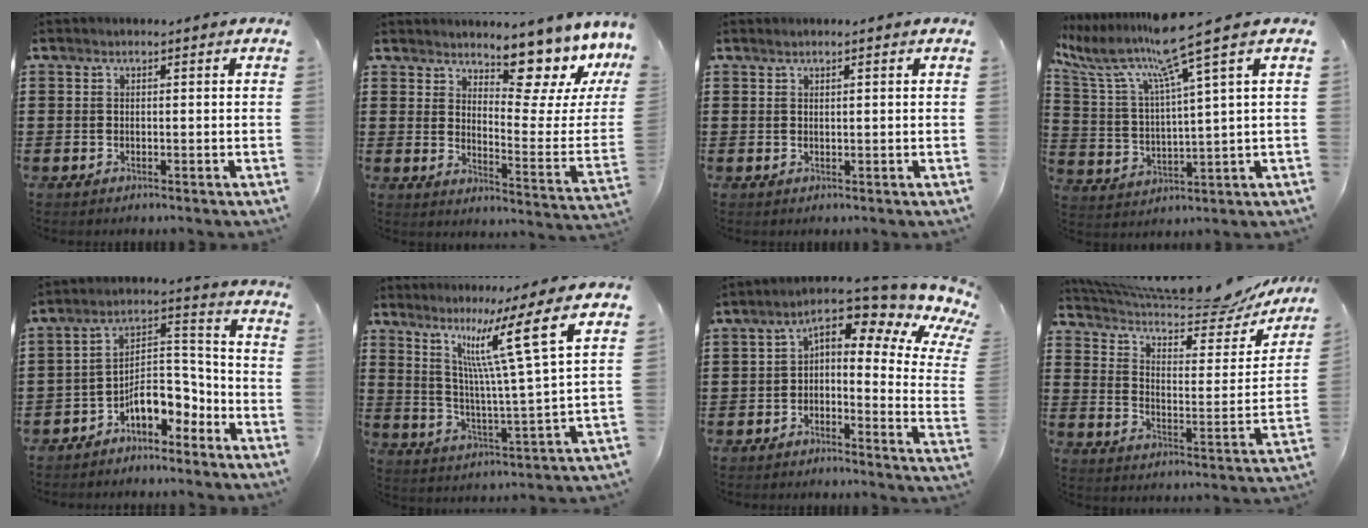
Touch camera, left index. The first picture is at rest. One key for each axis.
{"total": 9.8, "fx": 8.0, "fy": 2.7, "fz": 5.0, "tx": -0.065, "ty": -0.081, "tz": 0.129}
{"total": 0.7, "fx": 0.5, "fy": -0.1, "fz": 0.5, "tx": -0.009, "ty": -0.001, "tz": 0.009}
{"total": 10.4, "fx": 7.7, "fy": 0.2, "fz": 7.0, "tx": -0.167, "ty": -0.040, "tz": 0.122}
{"total": 8.7, "fx": -6.3, "fy": 3.8, "fz": 4.6, "tx": -0.084, "ty": 0.014, "tz": -0.121}
{"total": 11.3, "fx": 6.6, "fy": -0.8, "fz": 9.1, "tx": -0.178, "ty": -0.030, "tz": 0.095}
{"total": 5.9, "fx": 2.9, "fy": 1.4, "fz": 4.9, "tx": -0.081, "ty": -0.036, "tz": 0.031}
{"total": 9.3, "fx": 8.2, "fy": 0.6, "fz": 4.2, "tx": -0.099, "ty": -0.066, "tz": 0.133}